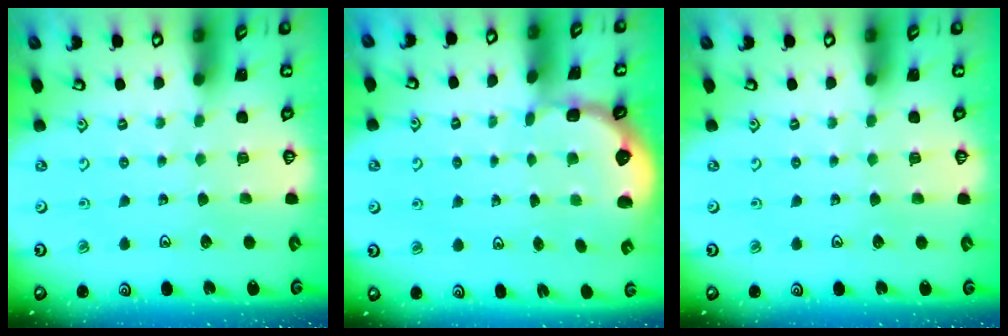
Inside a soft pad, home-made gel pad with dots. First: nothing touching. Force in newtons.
{"total": 2.6, "press": 2.1, "slide": 1.6}
{"total": 0.0}